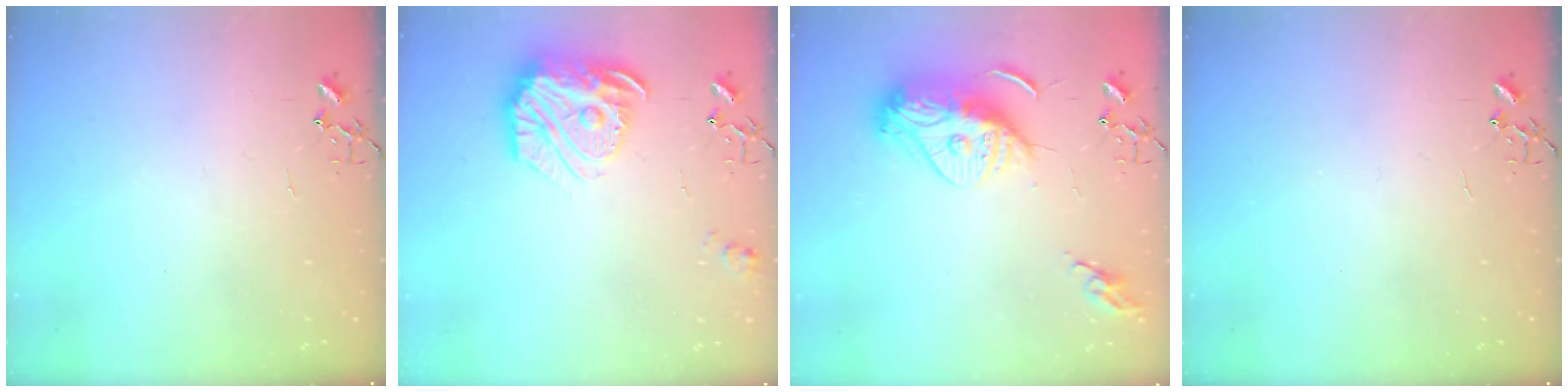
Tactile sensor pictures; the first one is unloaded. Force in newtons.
{"total": 19.3, "press": 19.2, "slide": 1.9}
{"total": 13.3, "press": 13.2, "slide": 1.2}
{"total": 0.0}